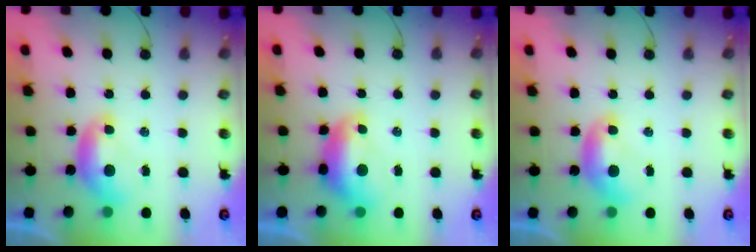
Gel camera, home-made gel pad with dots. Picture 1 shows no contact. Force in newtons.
{"total": 1.7, "press": 1.5, "slide": 0.6}
{"total": 0.0}